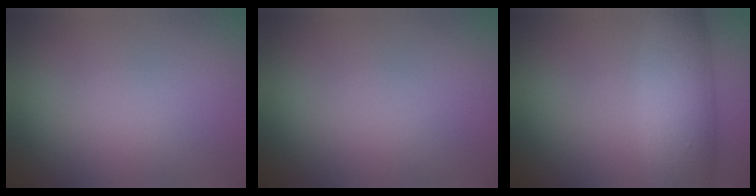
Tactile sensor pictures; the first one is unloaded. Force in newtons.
{"total": 0.0}
{"total": 7.1, "press": 7.1, "slide": 0.2}